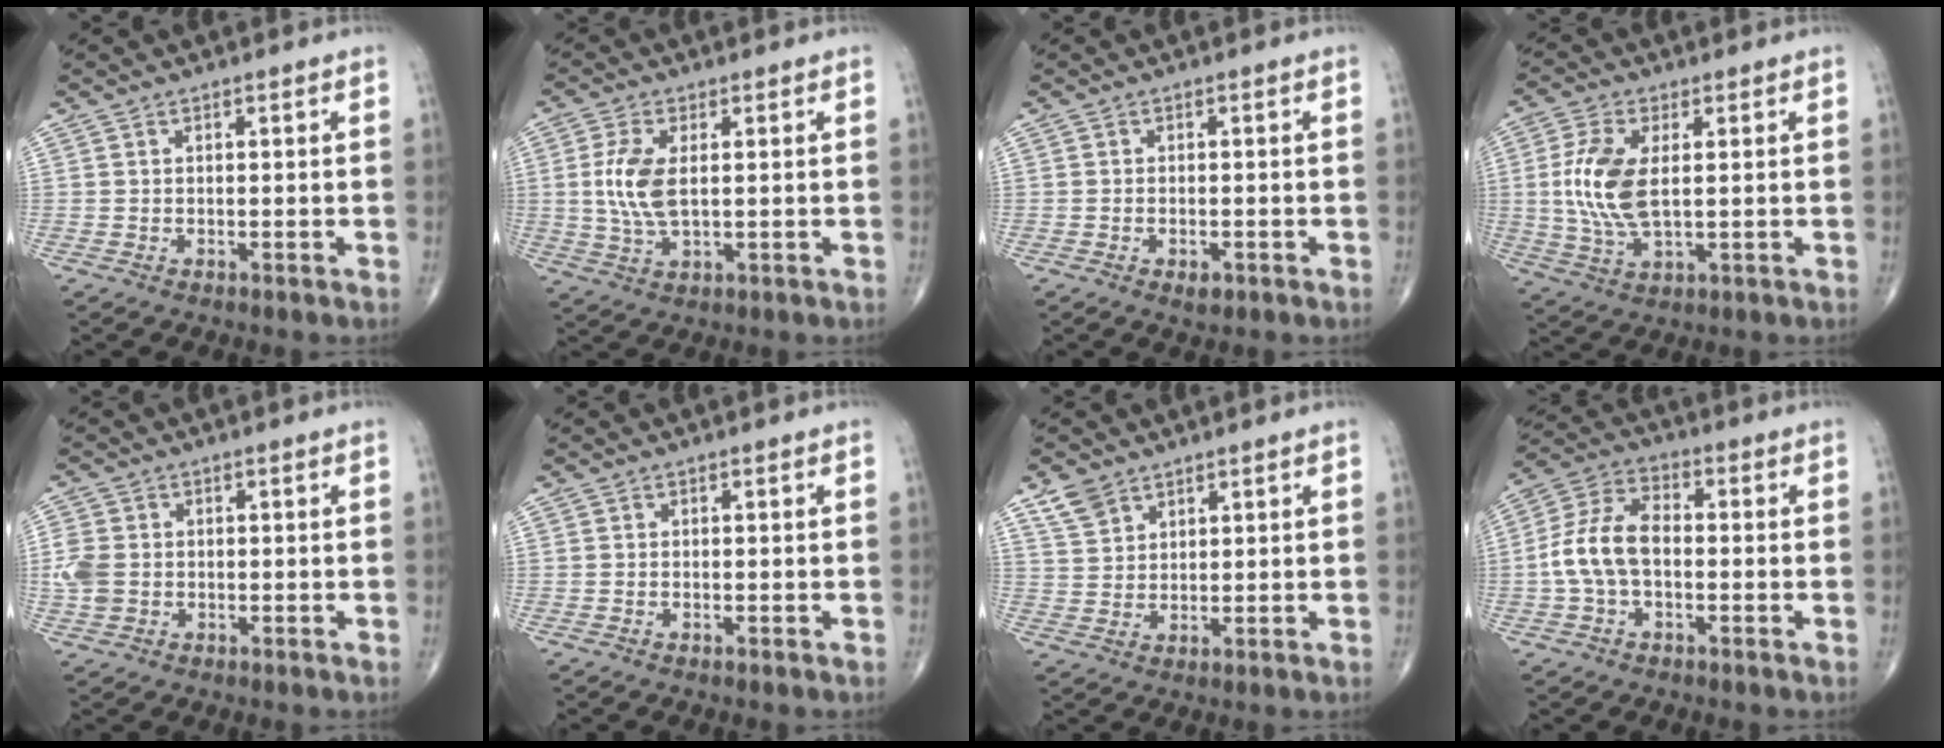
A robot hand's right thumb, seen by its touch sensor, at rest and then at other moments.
{"total": 7.7, "force": [0.8, 3.6, 6.8], "torque": [-0.154, -0.008, 0.019]}
{"total": 2.0, "force": [-1.0, 1.1, 1.4], "torque": [-0.021, 0.001, -0.012]}
{"total": 10.6, "force": [1.0, 5.0, 9.3], "torque": [-0.207, -0.008, 0.025]}
{"total": 5.2, "force": [-0.5, 4.1, 3.2], "torque": [-0.078, 0.004, -0.011]}
{"total": 0.0}
{"total": 4.8, "force": [3.4, 3.0, 1.7], "torque": [-0.022, -0.013, 0.071]}
{"total": 10.4, "force": [-1.2, 6.3, 8.2], "torque": [-0.164, 0.035, -0.032]}